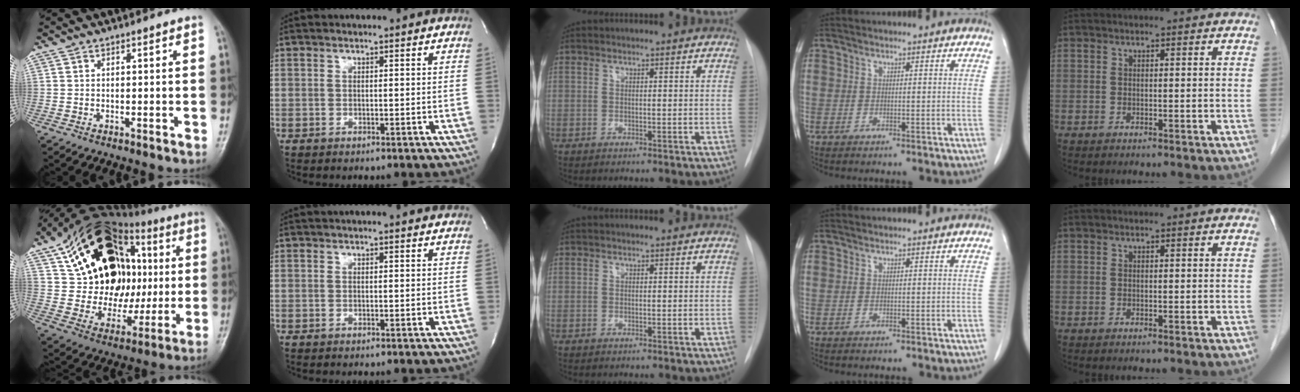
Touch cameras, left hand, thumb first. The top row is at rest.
{"thumb": {"total": 26.9, "force": [5.2, 18.4, 18.9], "torque": [-0.261, 0.025, 0.094]}, "index": {"total": 4.3, "force": [3.9, 0.3, 1.7], "torque": [-0.025, 0.021, 0.040]}}